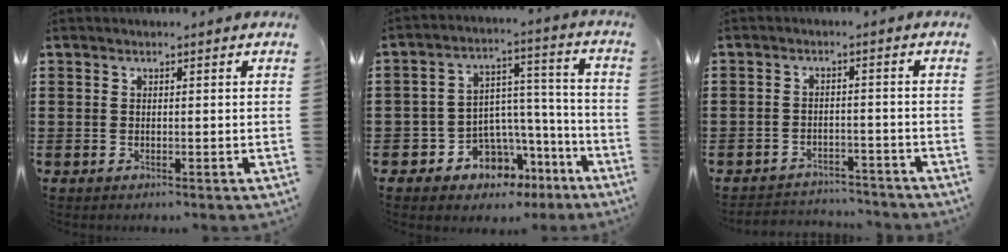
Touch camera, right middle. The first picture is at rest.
{"total": 6.5, "force": [-4.4, 4.6, 0.9], "torque": [-0.026, 0.013, -0.079]}
{"total": 3.2, "force": [-3.1, 0.5, -0.3], "torque": [-0.003, 0.001, -0.069]}